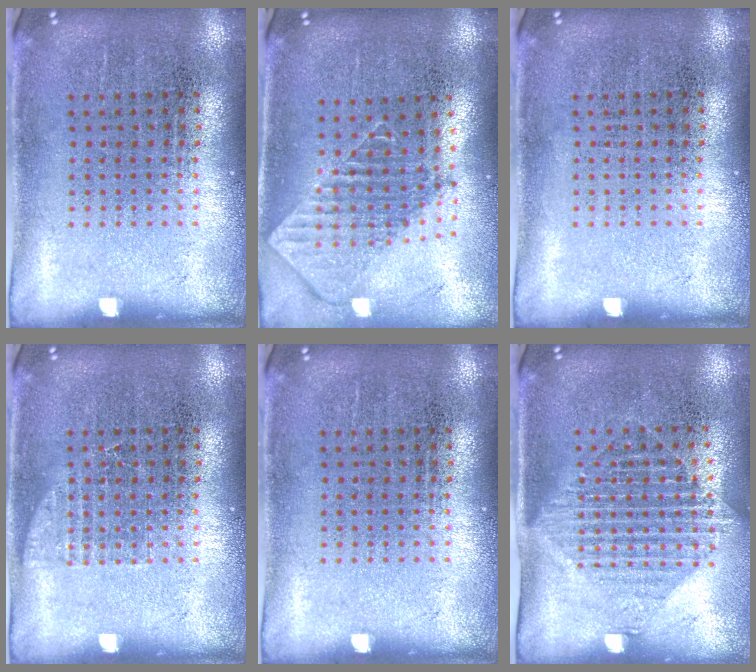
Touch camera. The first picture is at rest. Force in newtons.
{"total": 2.0, "press": 1.5, "slide": 1.2}
{"total": 0.0}
{"total": 1.1, "press": 1.1, "slide": 0.2}
{"total": 0.0}
{"total": 1.5, "press": 1.2, "slide": 0.9}